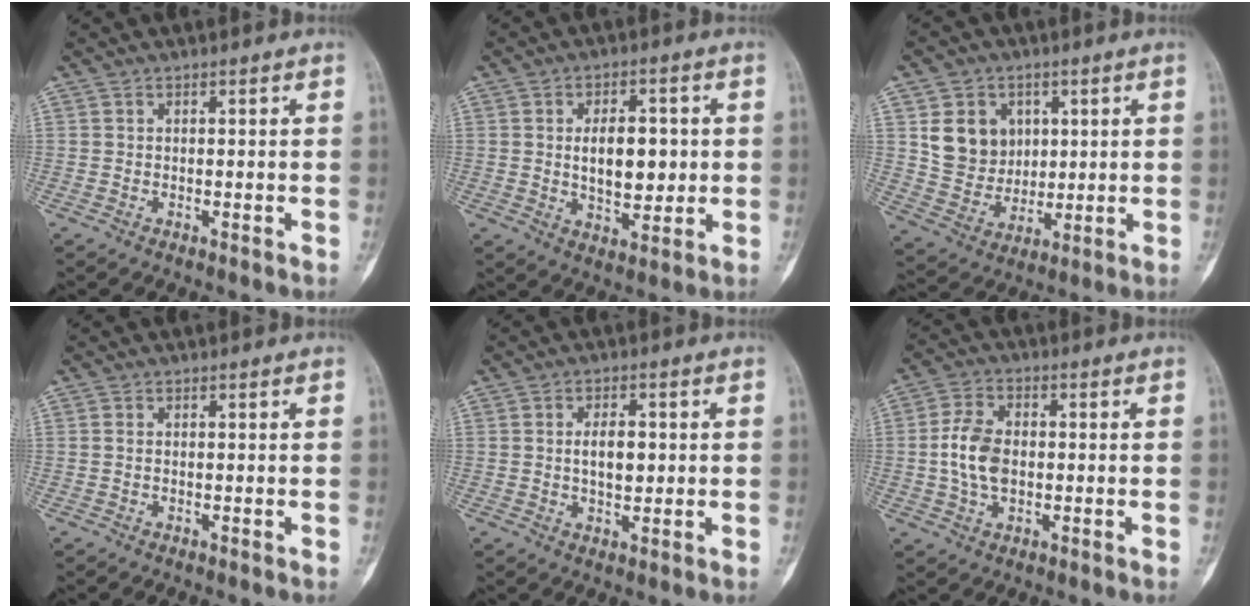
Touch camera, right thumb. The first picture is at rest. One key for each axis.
{"total": 9.6, "fx": 0.7, "fy": 5.4, "fz": 7.9, "tx": -0.099, "ty": -0.004, "tz": 0.019}
{"total": 10.9, "fx": 3.1, "fy": 9.3, "fz": 4.8, "tx": -0.043, "ty": -0.014, "tz": 0.069}
{"total": 0.6, "fx": 0.0, "fy": 0.4, "fz": 0.5, "tx": -0.012, "ty": 0.000, "tz": 0.001}
{"total": 5.3, "fx": 0.4, "fy": 2.9, "fz": 4.4, "tx": -0.065, "ty": -0.001, "tz": 0.009}
{"total": 8.4, "fx": -0.3, "fy": 5.4, "fz": 6.4, "tx": -0.123, "ty": 0.011, "tz": -0.008}